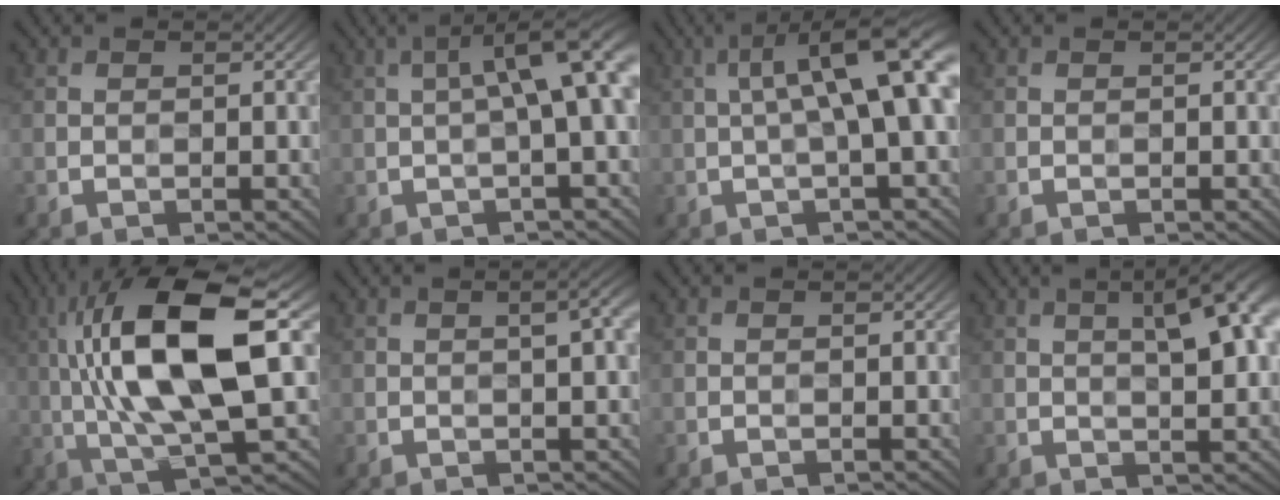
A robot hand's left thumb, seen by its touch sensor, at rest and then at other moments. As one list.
[{"total": 9.2, "force": [0.6, 2.1, 8.9], "torque": [-0.123, 0.021, 0.002]}, {"total": 12.0, "force": [1.8, 3.0, 11.5], "torque": [-0.168, 0.016, 0.025]}, {"total": 0.0}, {"total": 15.7, "force": [2.4, 5.0, 14.7], "torque": [-0.283, 0.024, 0.036]}, {"total": 4.1, "force": [0.5, 0.7, 4.0], "torque": [-0.056, 0.004, 0.010]}, {"total": 0.0}, {"total": 10.0, "force": [3.4, 3.0, 8.9], "torque": [-0.103, 0.028, 0.036]}]